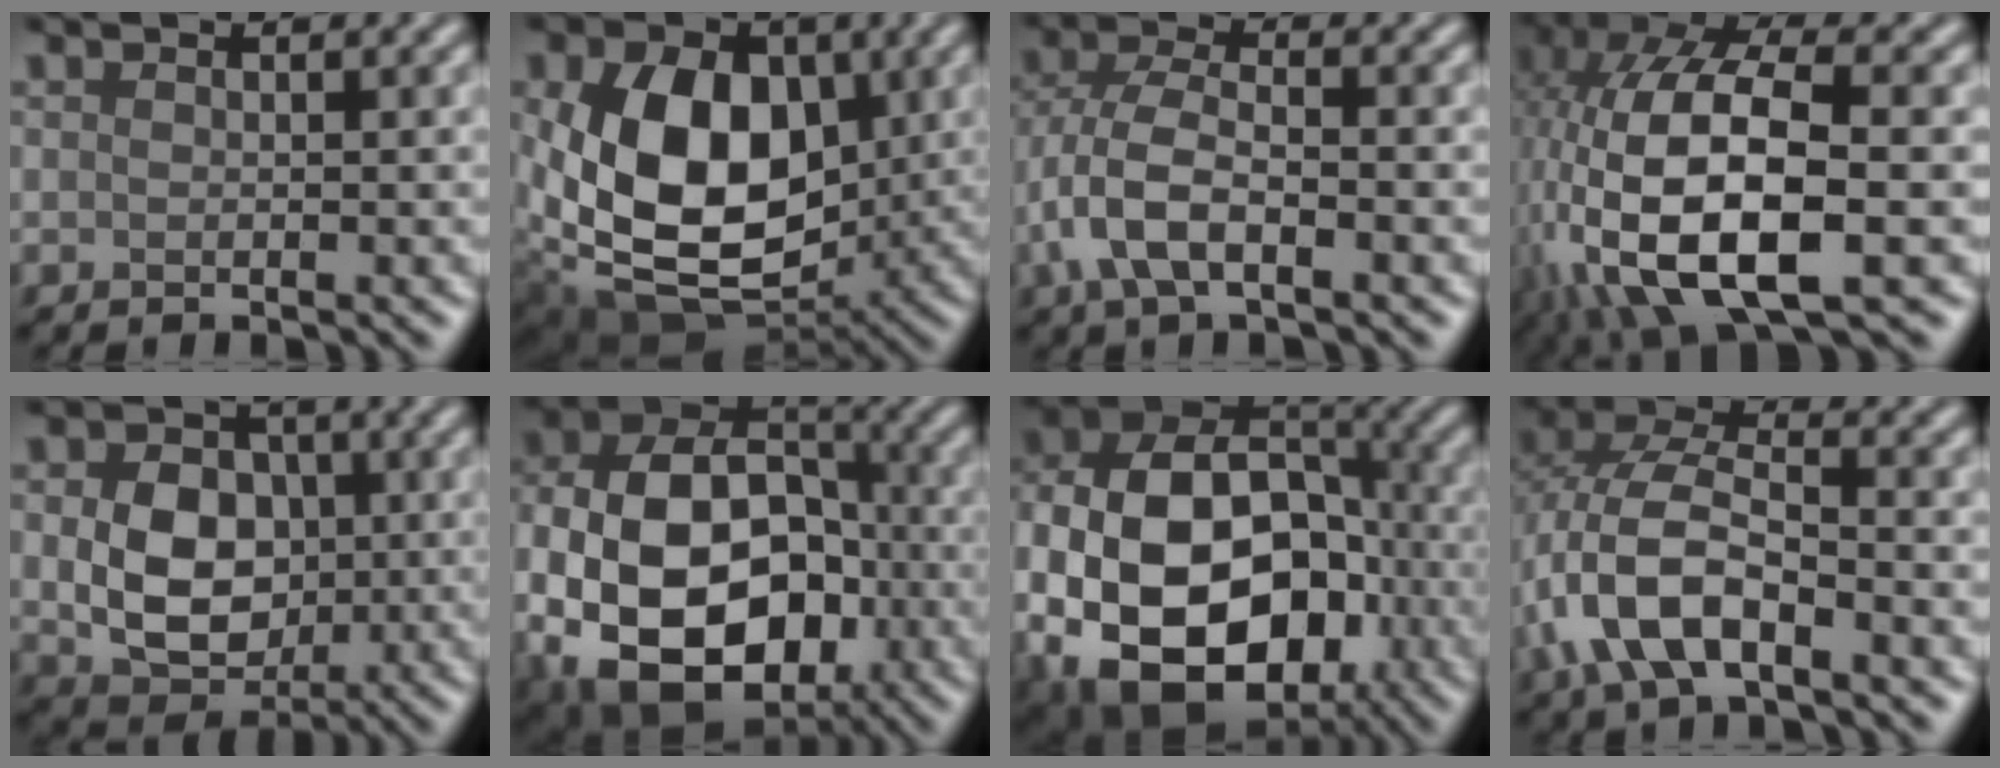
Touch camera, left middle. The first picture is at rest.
{"total": 12.9, "force": [0.6, 8.9, 9.3], "torque": [-0.188, -0.024, 0.014]}
{"total": 5.7, "force": [-2.0, 2.8, 4.6], "torque": [-0.102, 0.002, -0.048]}
{"total": 14.4, "force": [-3.2, 7.1, 12.2], "torque": [-0.268, -0.014, -0.050]}
{"total": 7.4, "force": [0.0, 5.7, 4.7], "torque": [-0.093, -0.010, 0.006]}
{"total": 17.2, "force": [-4.6, 11.9, 11.6], "torque": [-0.192, -0.026, -0.072]}
{"total": 19.5, "force": [-5.5, 13.7, 12.7], "torque": [-0.211, -0.023, -0.084]}
{"total": 8.1, "force": [-2.5, 4.1, 6.5], "torque": [-0.145, 0.006, -0.057]}